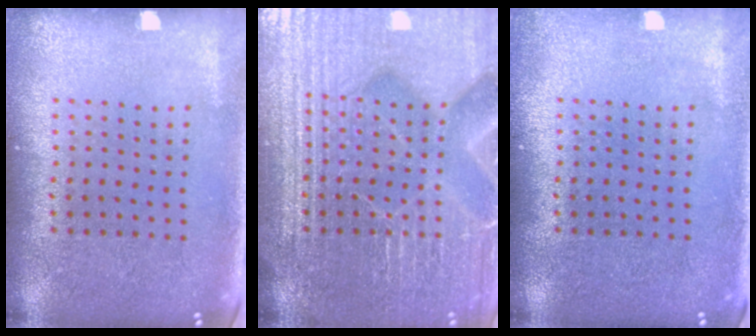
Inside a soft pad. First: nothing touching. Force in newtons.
{"total": 7.6, "press": 7.5, "slide": 1.0}
{"total": 0.9, "press": 0.8, "slide": 0.2}